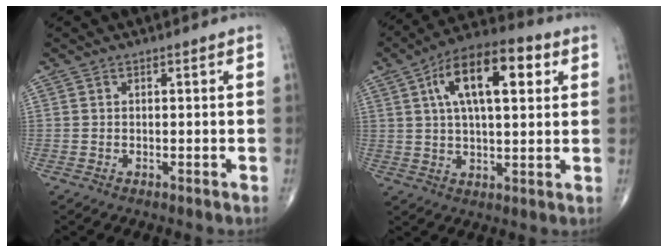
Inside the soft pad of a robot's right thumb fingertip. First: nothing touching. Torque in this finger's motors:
{"motor_torque": [1.02, 3.99, 1.51, 0.54, 0.41]}